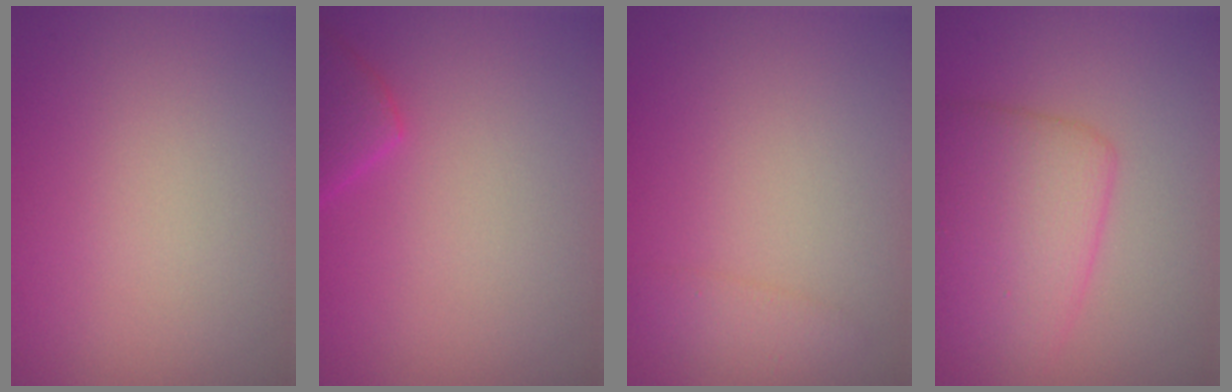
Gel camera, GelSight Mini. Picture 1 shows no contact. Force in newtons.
{"total": 2.3, "press": 2.3, "slide": 0.2}
{"total": 1.3, "press": 1.3, "slide": 0.0}
{"total": 4.9, "press": 4.9, "slide": 0.2}